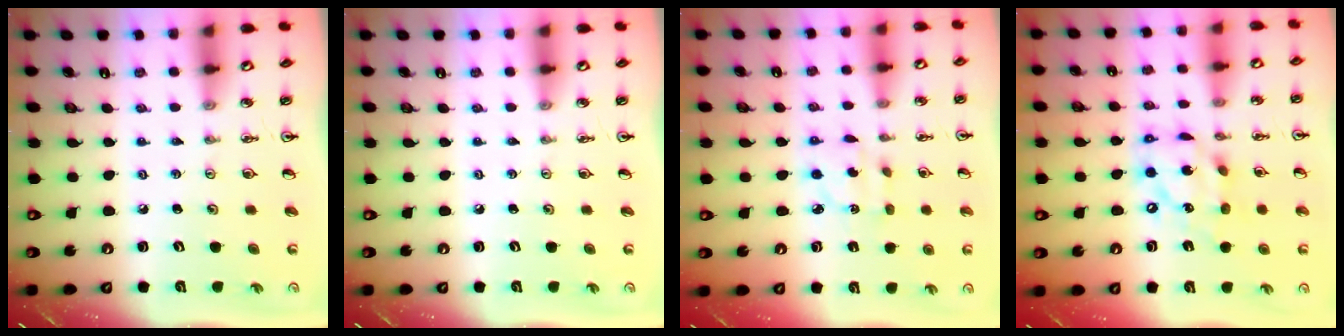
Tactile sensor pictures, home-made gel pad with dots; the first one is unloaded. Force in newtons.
{"total": 0.0}
{"total": 3.2, "press": 3.2, "slide": 0.1}
{"total": 14.0, "press": 13.9, "slide": 1.6}